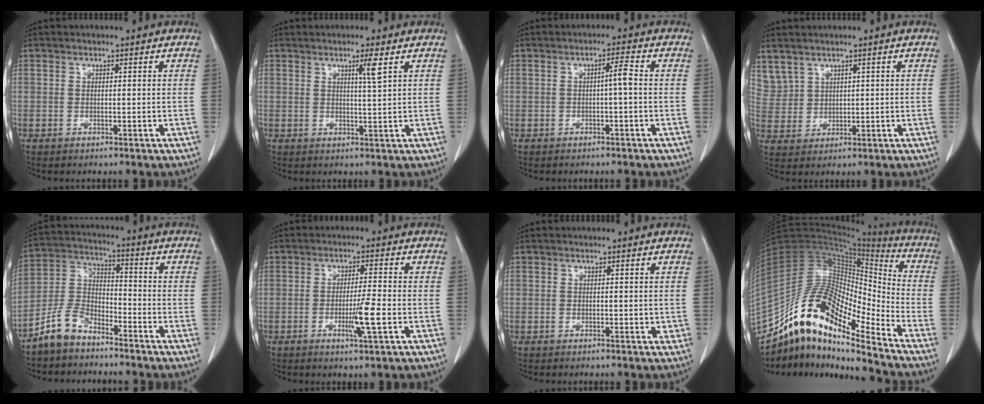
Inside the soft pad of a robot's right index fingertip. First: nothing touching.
{"total": 2.9, "force": [1.4, -0.5, 2.4], "torque": [-0.044, -0.005, 0.026]}
{"total": 2.3, "force": [-0.2, 0.1, 2.2], "torque": [-0.034, 0.004, -0.005]}
{"total": 6.0, "force": [4.3, 3.9, 1.3], "torque": [-0.043, 0.013, 0.106]}
{"total": 7.6, "force": [-6.0, 3.6, 3.0], "torque": [-0.070, 0.011, -0.125]}
{"total": 5.4, "force": [-1.6, -0.2, 5.2], "torque": [-0.090, -0.010, -0.028]}
{"total": 0.7, "force": [0.0, 0.4, 0.6], "torque": [-0.007, -0.001, 0.000]}
{"total": 17.1, "force": [-13.4, 3.5, 10.0], "torque": [-0.182, 0.052, -0.242]}